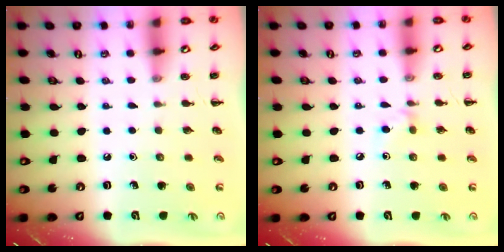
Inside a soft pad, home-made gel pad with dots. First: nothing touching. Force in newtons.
{"total": 5.5, "press": 5.2, "slide": 1.8}